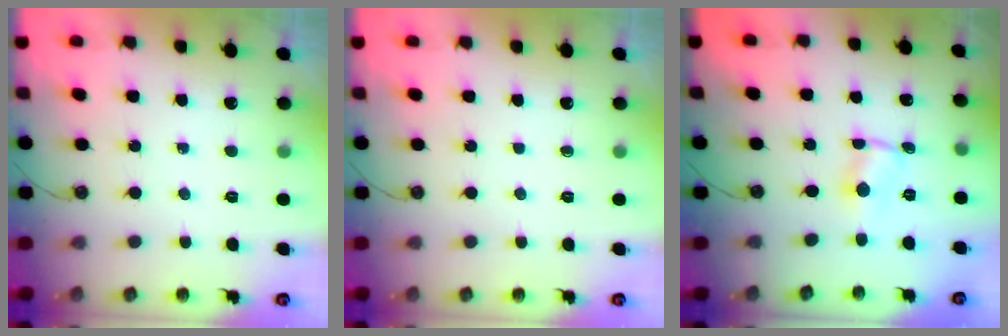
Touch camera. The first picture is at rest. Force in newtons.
{"total": 0.0}
{"total": 0.7, "press": 0.7, "slide": 0.1}